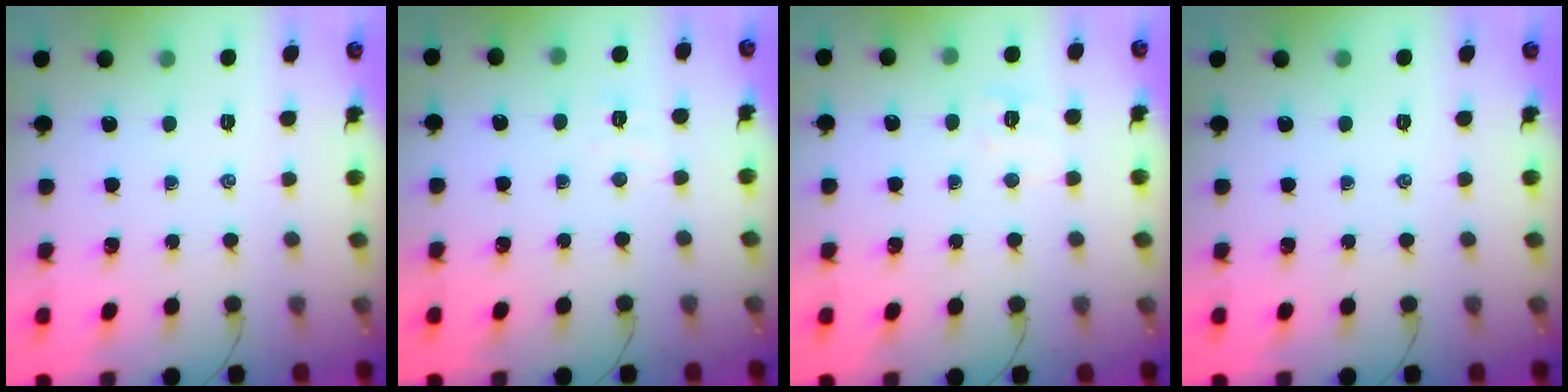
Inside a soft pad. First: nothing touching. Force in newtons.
{"total": 3.2, "press": 3.1, "slide": 0.8}
{"total": 5.9, "press": 5.7, "slide": 1.5}
{"total": 0.0}